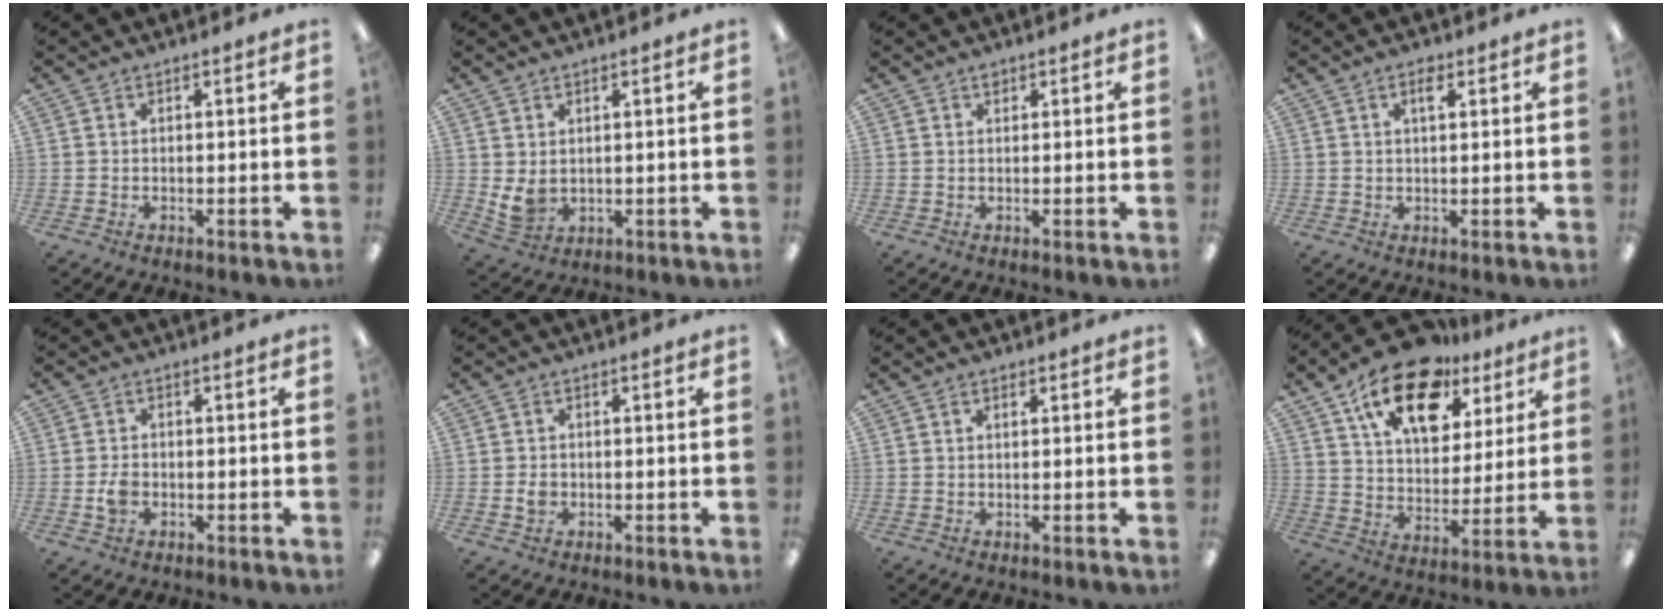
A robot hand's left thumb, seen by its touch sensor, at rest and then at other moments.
{"total": 4.6, "force": [1.4, 3.4, 2.8], "torque": [-0.065, -0.014, 0.024]}
{"total": 1.0, "force": [0.6, 0.6, 0.4], "torque": [0.000, -0.001, 0.009]}
{"total": 2.9, "force": [1.5, 1.2, 2.2], "torque": [-0.031, -0.003, 0.022]}
{"total": 3.1, "force": [-0.7, 2.3, 2.0], "torque": [-0.042, 0.001, -0.014]}
{"total": 2.0, "force": [-0.4, 1.6, 1.2], "torque": [-0.021, 0.003, -0.007]}
{"total": 0.8, "force": [0.5, 0.4, 0.5], "torque": [-0.003, -0.002, 0.007]}
{"total": 18.3, "force": [11.2, 10.0, 10.5], "torque": [-0.168, -0.056, 0.196]}